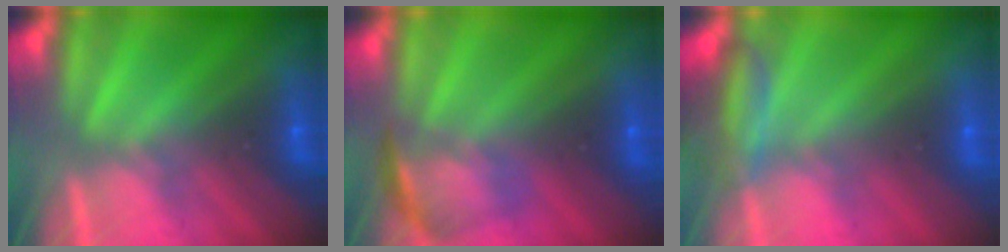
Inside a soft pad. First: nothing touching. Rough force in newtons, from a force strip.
{"total": 7.0}
{"total": 2.5}